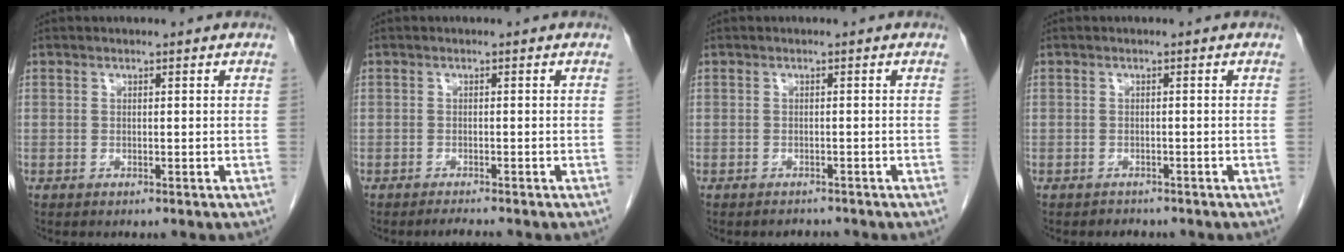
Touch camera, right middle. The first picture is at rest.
{"total": 1.5, "force": [-1.4, -0.3, 0.4], "torque": [-0.013, -0.008, -0.021]}
{"total": 1.5, "force": [-1.4, 0.4, 0.0], "torque": [-0.004, -0.005, -0.018]}
{"total": 1.6, "force": [-1.4, 0.8, -0.1], "torque": [-0.010, -0.002, -0.023]}